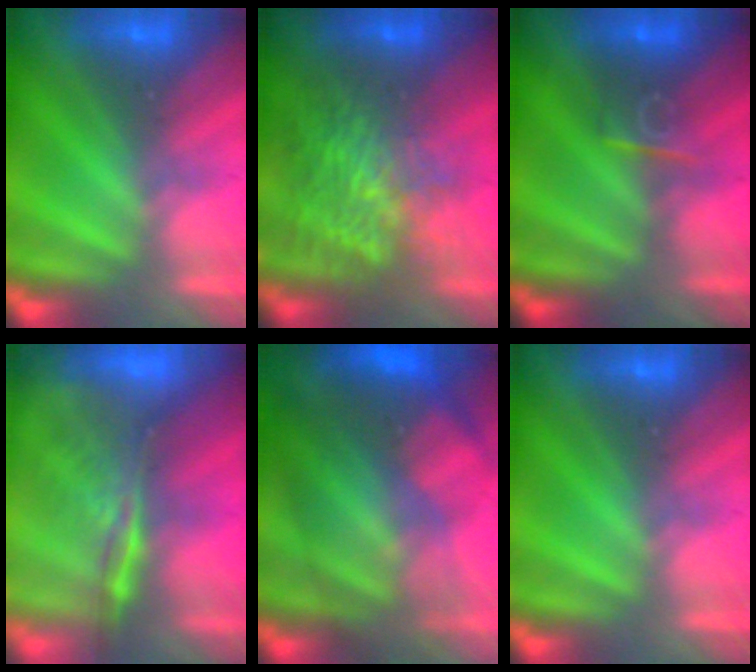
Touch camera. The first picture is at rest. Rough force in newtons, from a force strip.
{"total": 7.0}
{"total": 2.6}
{"total": 5.9}
{"total": 7.2}
{"total": 0.0}